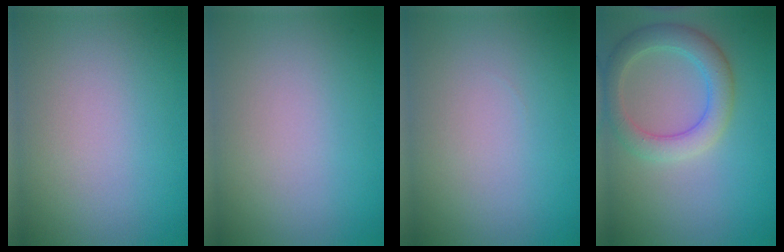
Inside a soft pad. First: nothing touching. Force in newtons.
{"total": 0.0}
{"total": 0.0}
{"total": 4.1, "press": 4.1, "slide": 0.1}